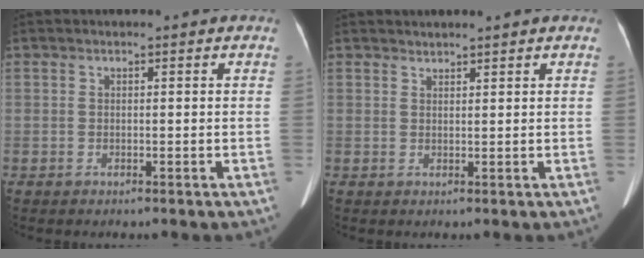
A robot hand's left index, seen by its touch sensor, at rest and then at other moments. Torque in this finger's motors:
{"motor_torque": [-0.96, 0.19, -1.02, -0.13]}